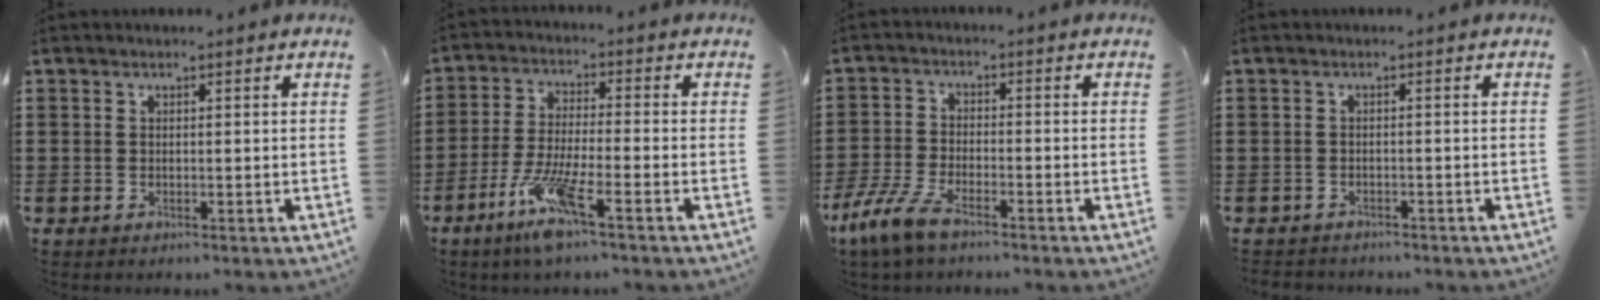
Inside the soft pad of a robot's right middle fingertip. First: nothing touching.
{"total": 8.3, "force": [-4.9, 1.1, 6.6], "torque": [-0.142, -0.011, -0.093]}
{"total": 6.7, "force": [-5.0, 1.9, 4.1], "torque": [-0.108, -0.013, -0.098]}
{"total": 1.3, "force": [-1.2, 0.5, -0.2], "torque": [-0.001, 0.002, -0.028]}